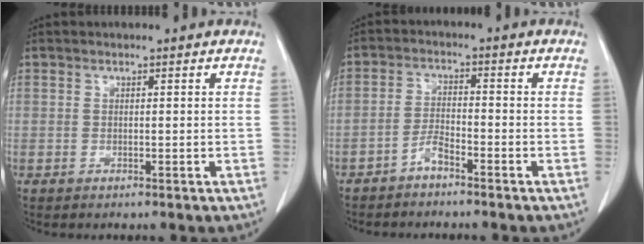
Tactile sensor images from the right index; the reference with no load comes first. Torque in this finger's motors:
{"motor_torque": [0.12, -0.12, 0.03, 0.02]}